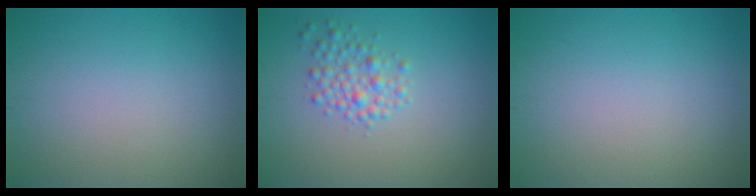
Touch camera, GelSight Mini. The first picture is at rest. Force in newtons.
{"total": 2.4, "press": 2.4, "slide": 0.1}
{"total": 0.0}